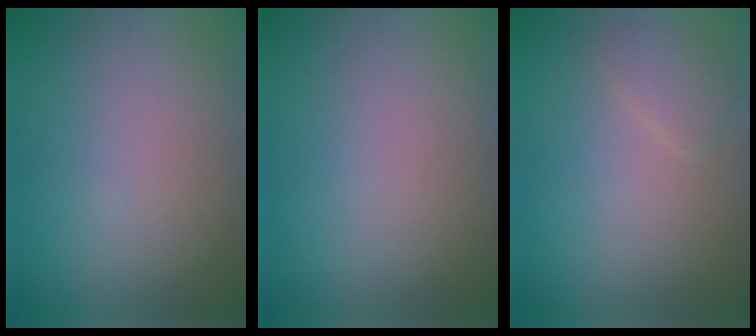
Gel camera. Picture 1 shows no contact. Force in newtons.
{"total": 0.0}
{"total": 1.3, "press": 1.3, "slide": 0.1}